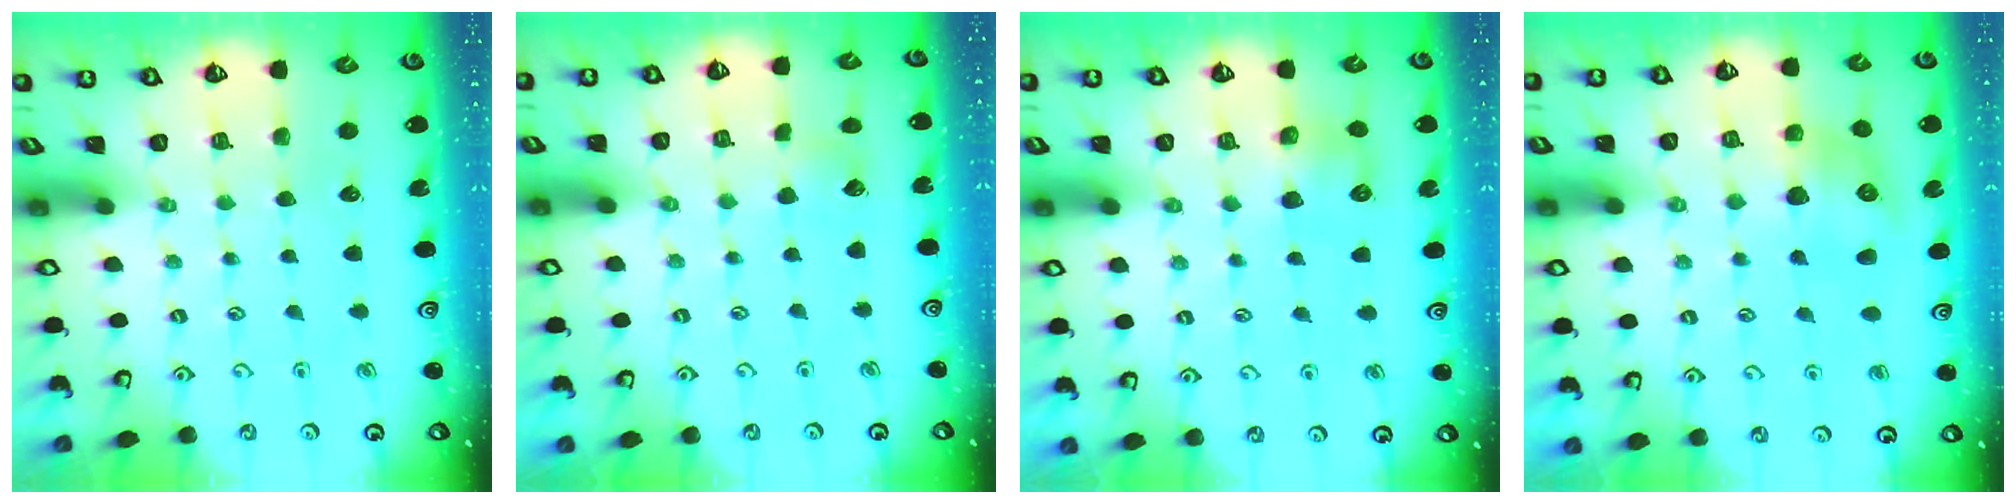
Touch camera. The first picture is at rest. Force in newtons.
{"total": 4.4, "press": 4.3, "slide": 0.6}
{"total": 6.5, "press": 6.5, "slide": 0.5}
{"total": 10.1, "press": 10.1, "slide": 0.2}